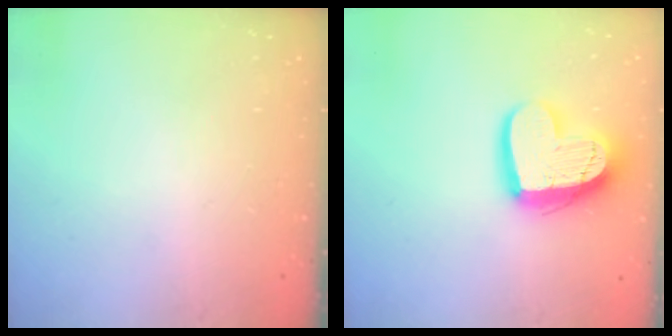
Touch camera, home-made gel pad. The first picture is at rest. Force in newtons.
{"total": 16.3, "press": 16.3, "slide": 1.3}